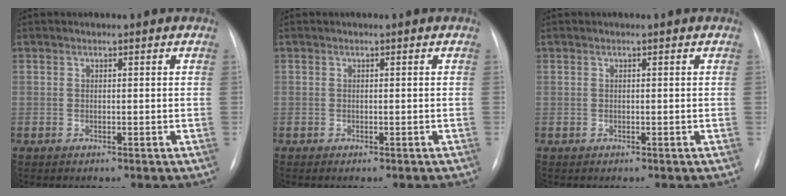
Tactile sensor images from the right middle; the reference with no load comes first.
{"total": 1.5, "force": [-1.2, 0.3, 0.7], "torque": [-0.008, -0.002, -0.014]}
{"total": 0.0}